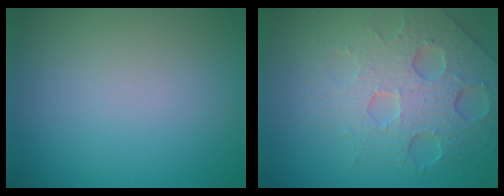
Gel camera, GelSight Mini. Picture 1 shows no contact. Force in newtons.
{"total": 7.1, "press": 5.0, "slide": 5.0}